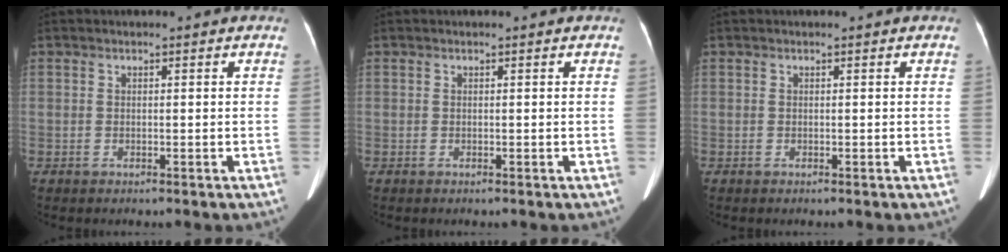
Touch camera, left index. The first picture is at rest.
{"total": 0.0}
{"total": 0.0}